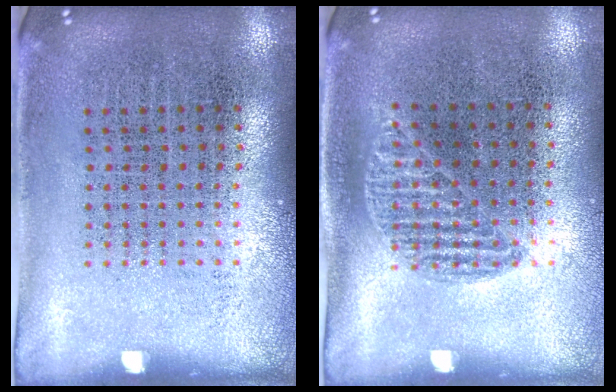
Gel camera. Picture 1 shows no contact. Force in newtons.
{"total": 0.9, "press": 0.7, "slide": 0.5}